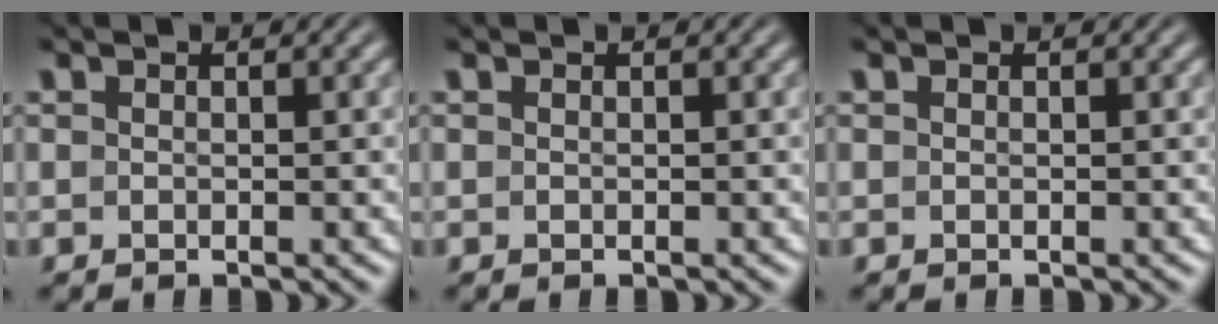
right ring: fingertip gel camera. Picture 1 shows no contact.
{"total": 0.0}
{"total": 0.0}